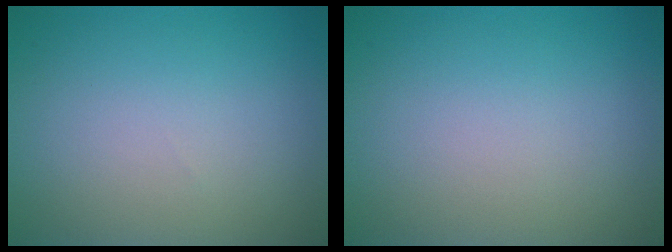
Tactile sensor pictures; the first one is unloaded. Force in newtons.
{"total": 0.0}